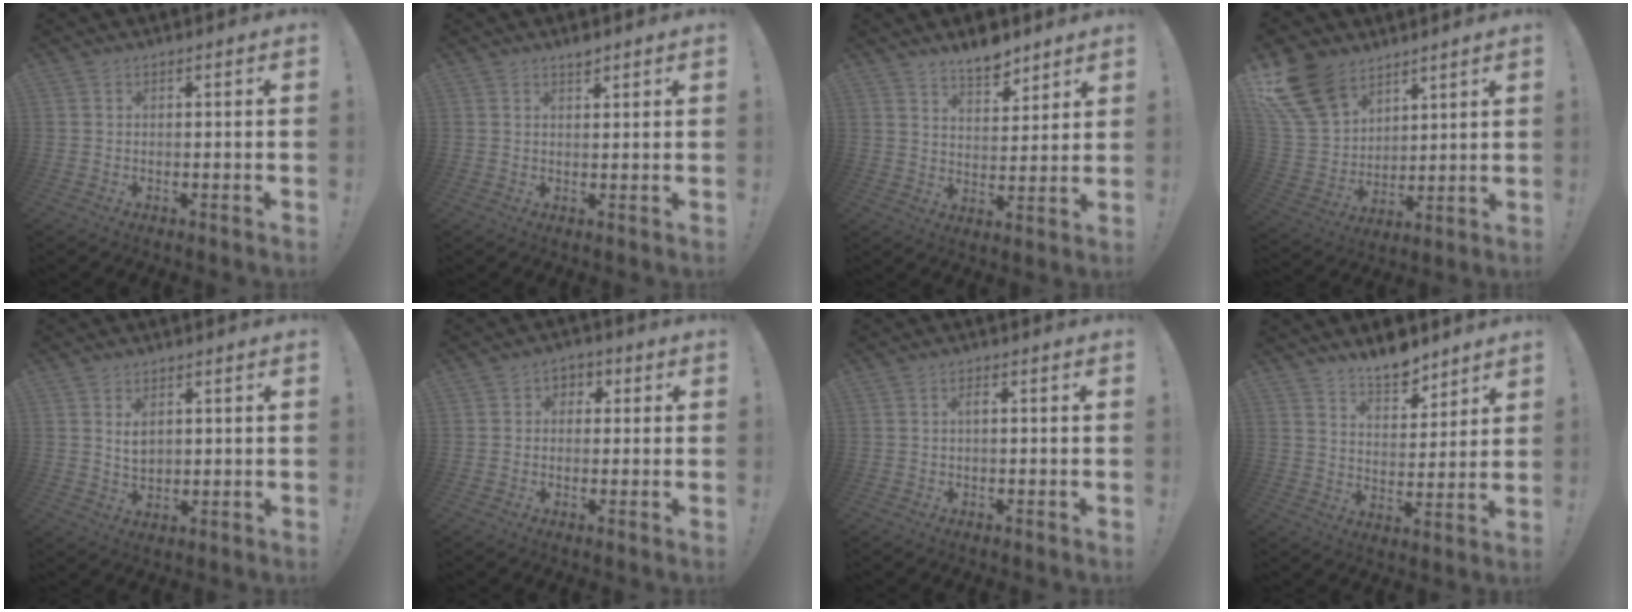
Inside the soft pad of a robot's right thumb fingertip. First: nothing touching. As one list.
[{"total": 2.0, "force": [1.8, 0.5, 0.7], "torque": [0.001, -0.012, 0.029]}, {"total": 8.0, "force": [6.7, 3.3, 2.8], "torque": [-0.020, -0.052, 0.121]}, {"total": 16.5, "force": [10.7, 10.3, 7.2], "torque": [-0.162, -0.064, 0.208]}, {"total": 4.4, "force": [1.7, 2.8, 2.9], "torque": [-0.039, -0.006, 0.029]}, {"total": 3.6, "force": [-0.6, 3.2, 1.3], "torque": [-0.015, 0.009, -0.013]}, {"total": 1.4, "force": [0.0, 0.5, 1.3], "torque": [-0.034, 0.008, -0.001]}, {"total": 9.0, "force": [7.8, 3.6, 2.8], "torque": [-0.034, -0.061, 0.145]}]